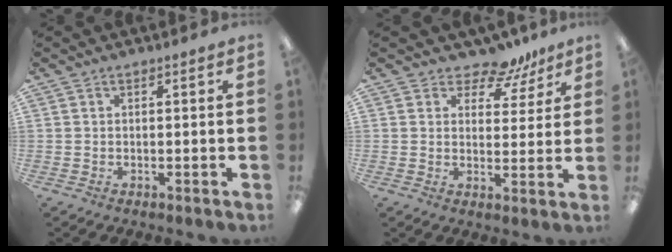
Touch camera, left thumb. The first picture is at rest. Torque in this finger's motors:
{"motor_torque": [-0.03, -0.04, 0.09, -0.02, 0.01]}